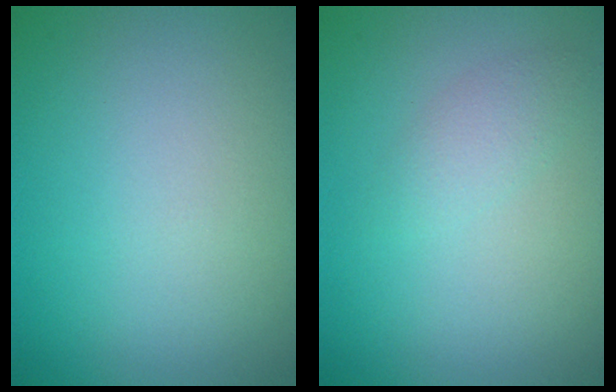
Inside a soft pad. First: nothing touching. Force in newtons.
{"total": 1.4, "press": 1.4, "slide": 0.1}